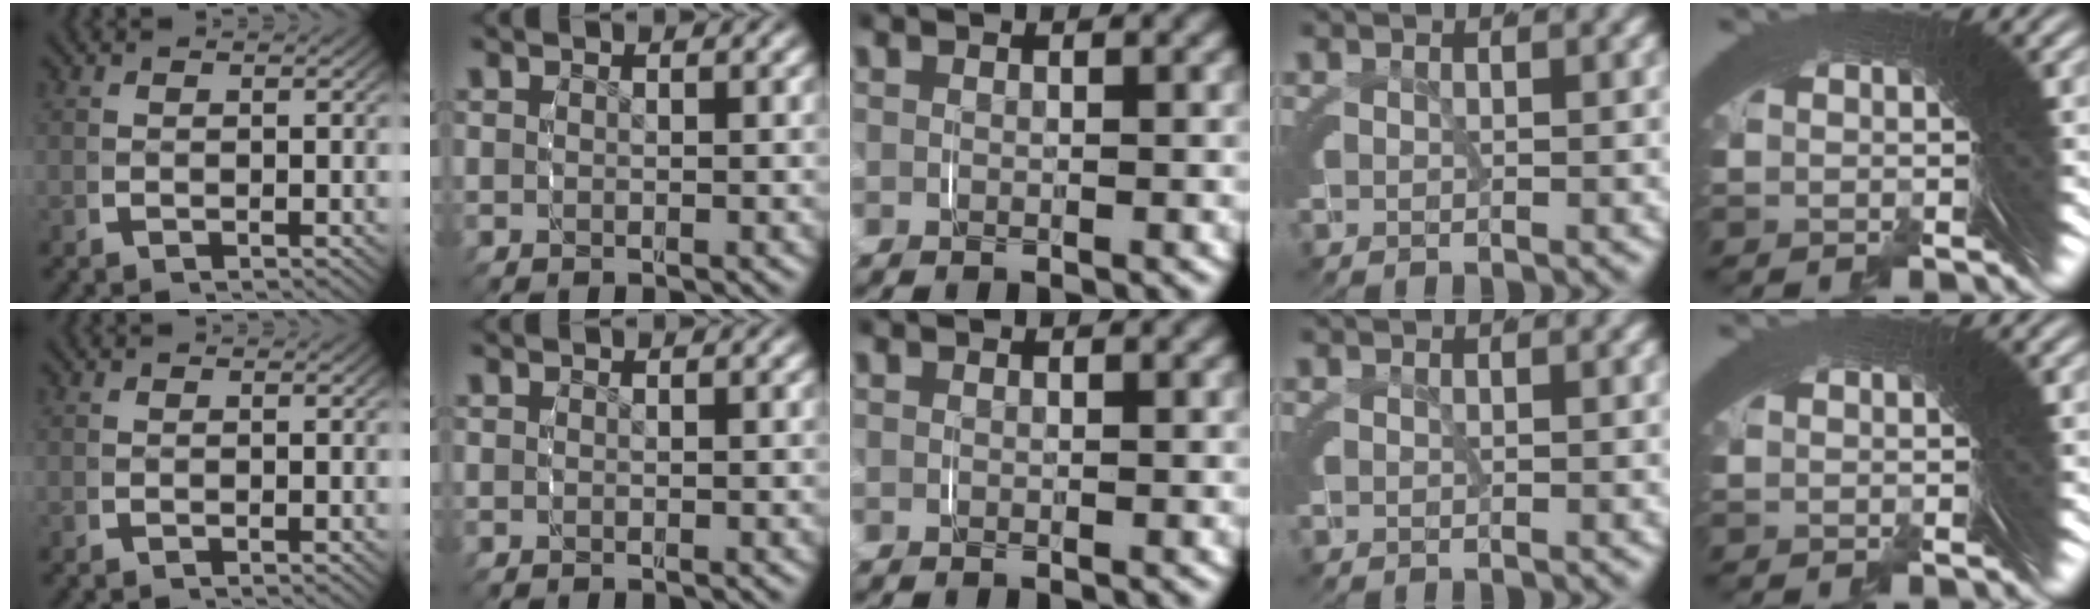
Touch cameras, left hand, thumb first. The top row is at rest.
{}